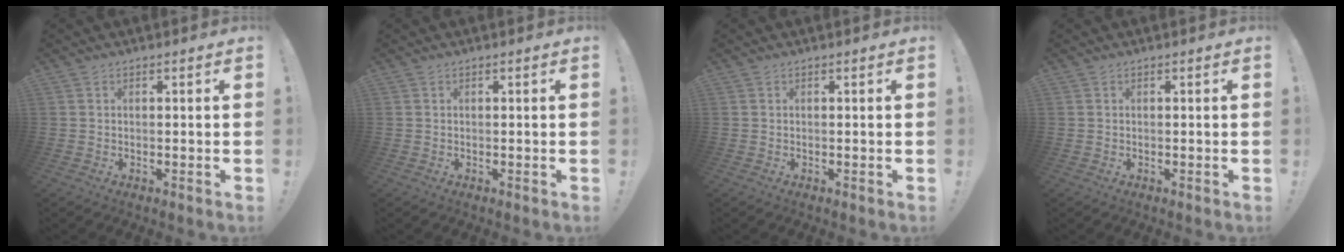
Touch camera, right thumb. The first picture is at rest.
{"total": 0.0}
{"total": 0.0}
{"total": 0.0}